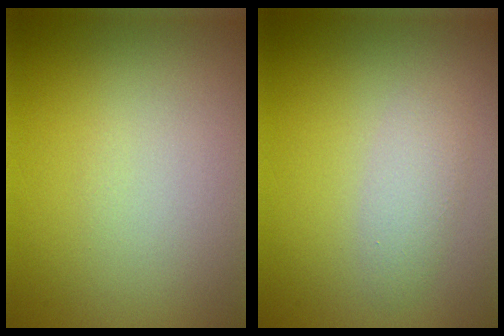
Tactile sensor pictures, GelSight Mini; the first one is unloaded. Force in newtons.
{"total": 1.8, "press": 1.8, "slide": 0.0}